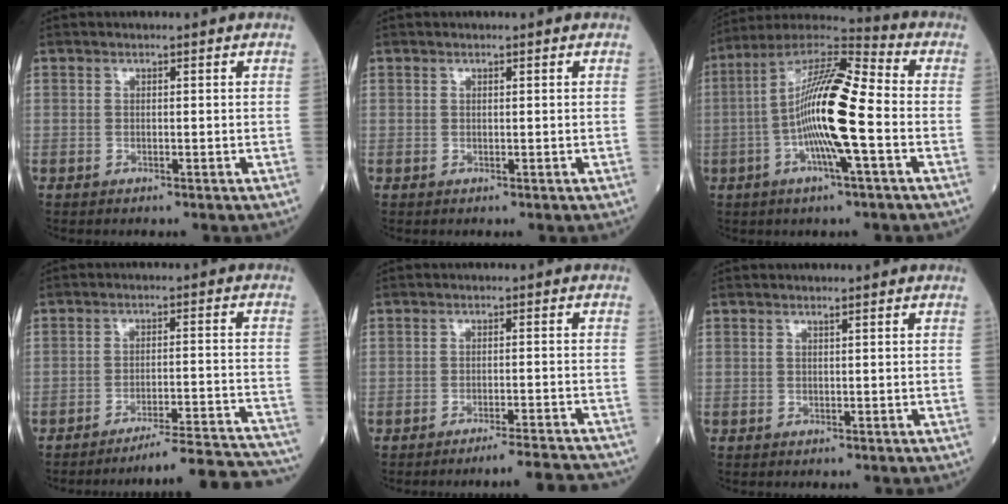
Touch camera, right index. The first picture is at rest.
{"total": 0.0}
{"total": 15.2, "force": [-2.5, 1.5, 14.9], "torque": [-0.284, 0.009, -0.053]}
{"total": 18.2, "force": [-17.7, -1.5, 3.8], "torque": [-0.010, -0.003, -0.227]}
{"total": 8.0, "force": [-7.8, -0.7, 1.6], "torque": [-0.004, -0.002, -0.103]}
{"total": 0.0}